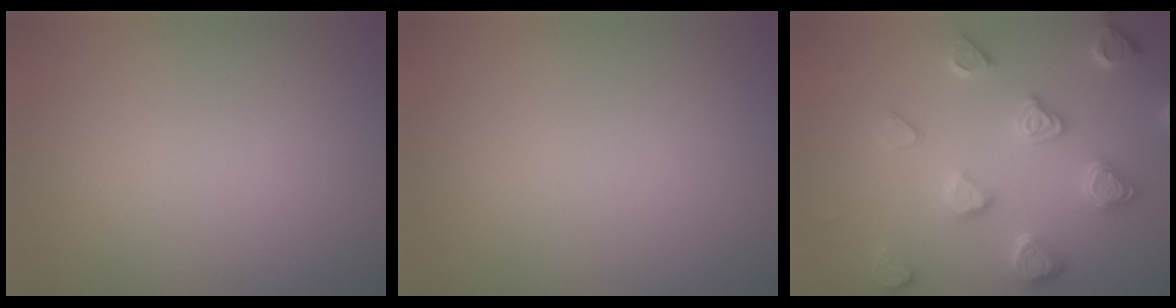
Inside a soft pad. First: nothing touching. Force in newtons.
{"total": 0.0}
{"total": 4.6, "press": 4.2, "slide": 2.0}